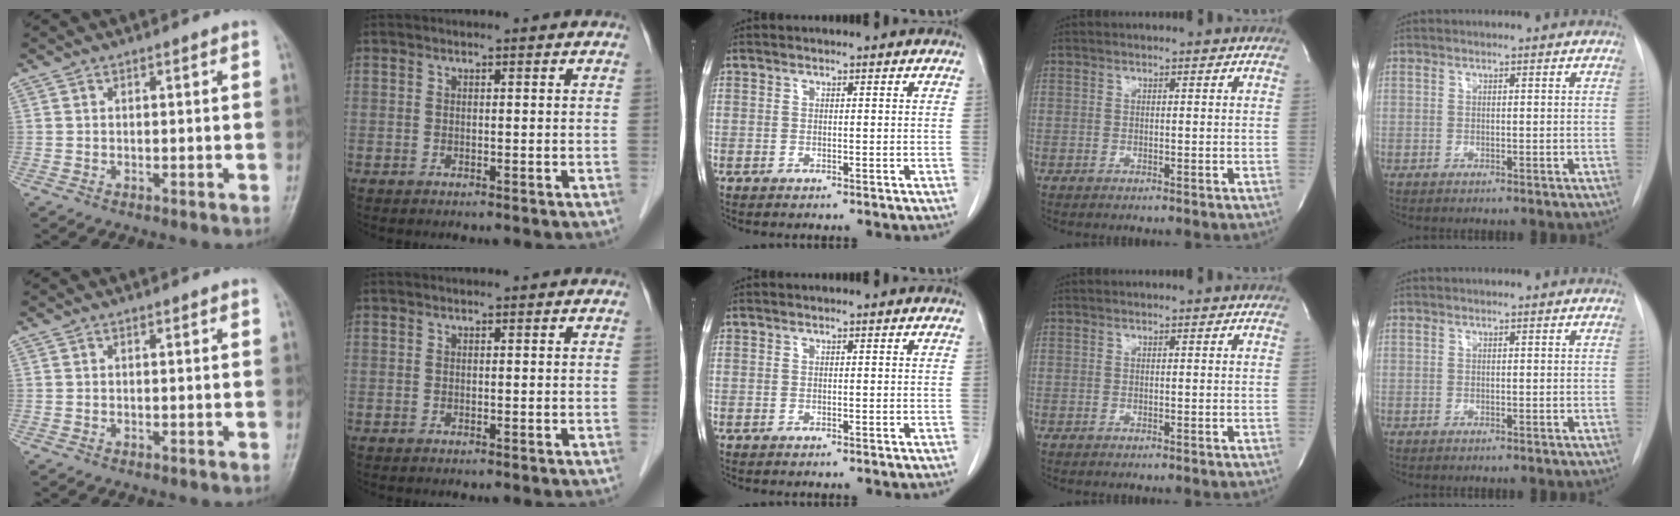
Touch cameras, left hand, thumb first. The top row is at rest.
{}